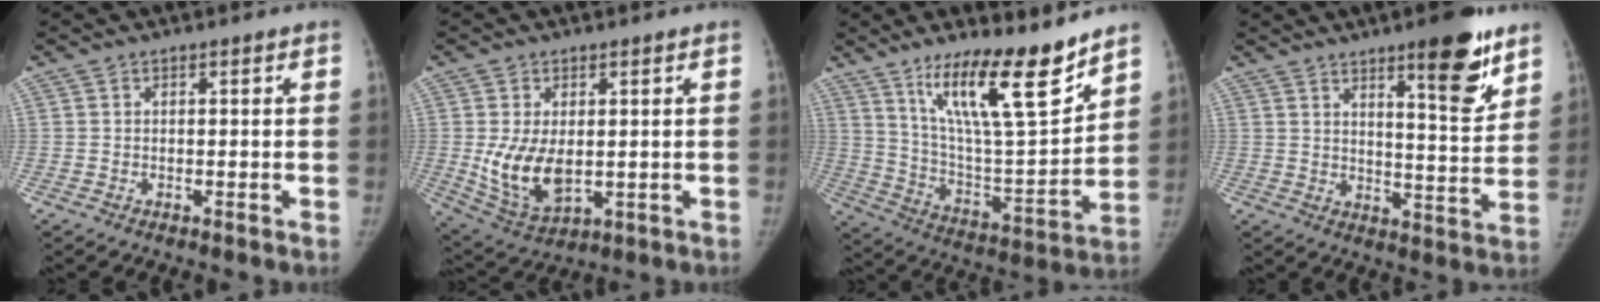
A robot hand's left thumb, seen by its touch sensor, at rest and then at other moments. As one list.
[{"total": 10.2, "force": [-0.1, 5.8, 8.4], "torque": [-0.149, -0.019, 0.017]}, {"total": 20.0, "force": [13.5, 4.1, 14.2], "torque": [-0.207, -0.084, 0.237]}, {"total": 12.6, "force": [8.0, 3.0, 9.3], "torque": [-0.105, -0.056, 0.116]}]